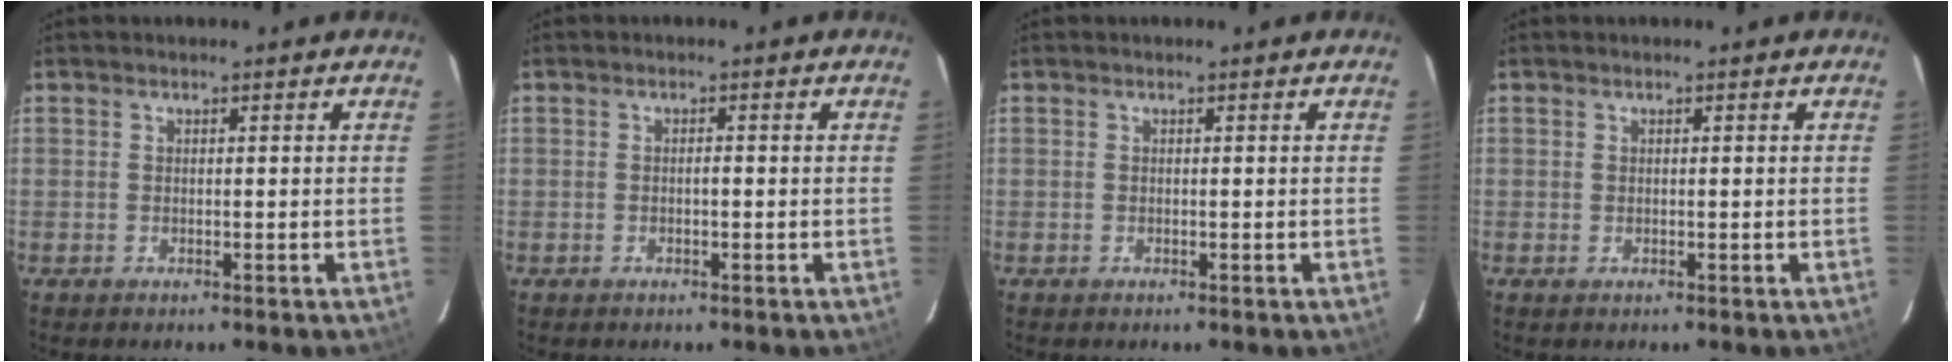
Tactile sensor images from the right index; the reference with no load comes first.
{"total": 0.7, "force": [-0.3, 0.2, 0.6], "torque": [-0.011, 0.004, -0.004]}
{"total": 0.0}
{"total": 0.0}